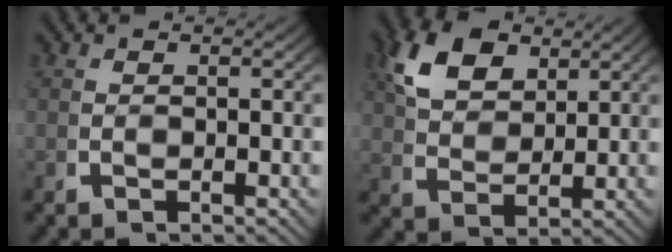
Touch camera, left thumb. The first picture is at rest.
{"total": 6.4, "force": [3.6, 3.4, 4.0], "torque": [-0.083, 0.001, 0.074]}